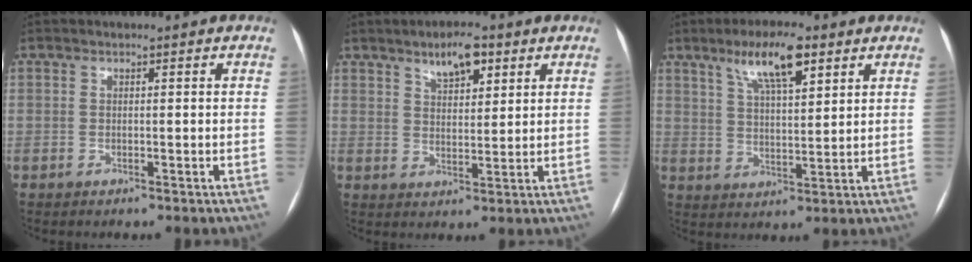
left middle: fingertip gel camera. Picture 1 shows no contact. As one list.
[{"total": 5.8, "force": [3.6, 2.2, 4.0], "torque": [-0.068, 0.006, 0.060]}, {"total": 9.1, "force": [5.4, 2.1, 7.0], "torque": [-0.128, 0.009, 0.095]}]